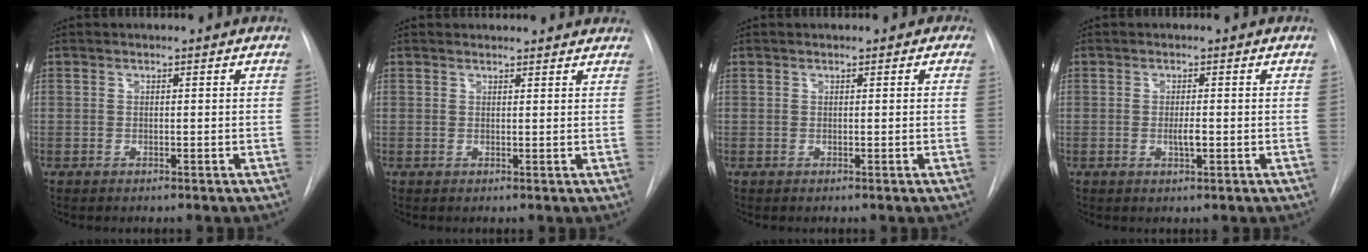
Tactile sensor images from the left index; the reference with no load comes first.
{"total": 8.0, "force": [7.6, 2.1, 1.5], "torque": [0.000, 0.021, 0.072]}
{"total": 0.9, "force": [0.6, 0.7, 0.2], "torque": [0.009, 0.004, 0.002]}
{"total": 1.7, "force": [-0.3, 0.3, 1.6], "torque": [-0.031, -0.002, -0.004]}